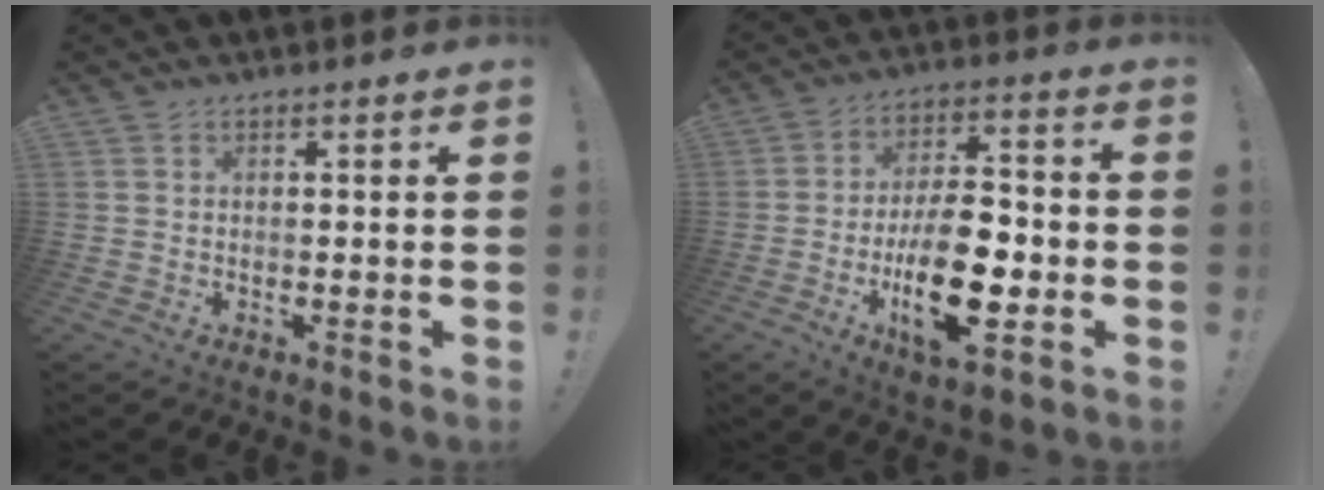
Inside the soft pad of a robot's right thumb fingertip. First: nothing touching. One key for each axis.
{"total": 17.8, "fx": -4.9, "fy": 8.0, "fz": 15.1, "tx": -0.254, "ty": 0.012, "tz": -0.078}